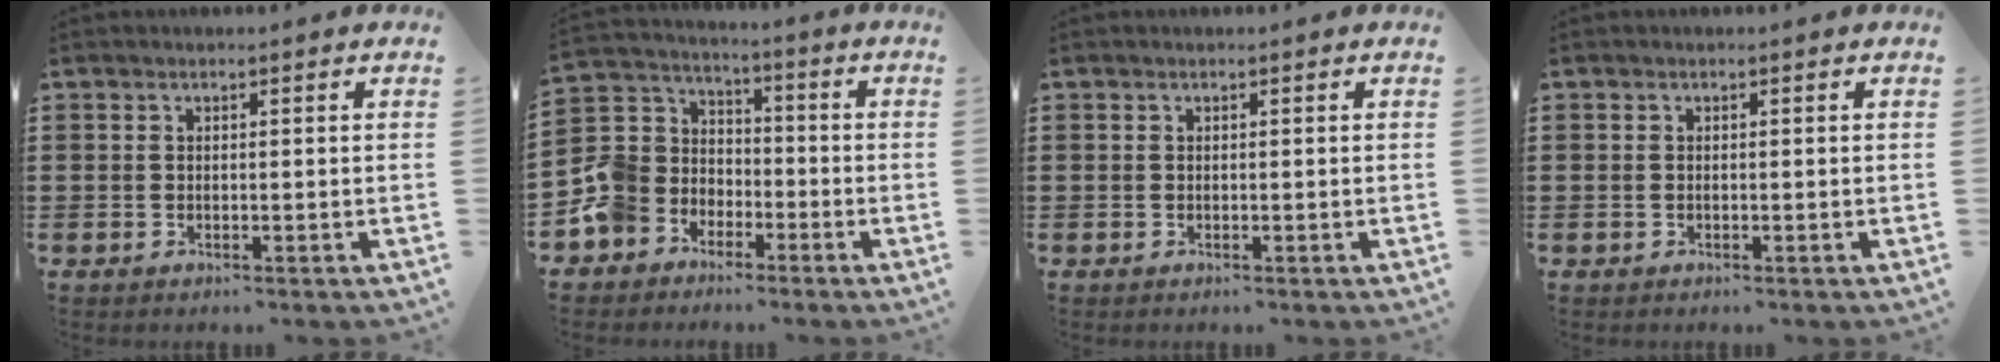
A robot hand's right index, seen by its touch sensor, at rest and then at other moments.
{"total": 7.9, "force": [-3.5, 7.1, 1.0], "torque": [-0.076, 0.006, -0.075]}
{"total": 0.0}
{"total": 0.0}